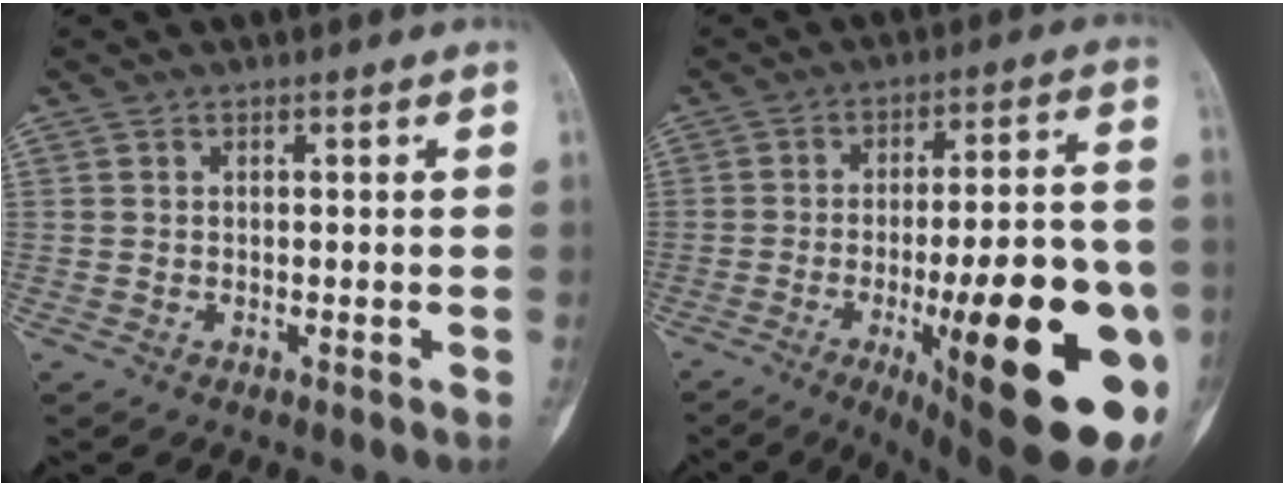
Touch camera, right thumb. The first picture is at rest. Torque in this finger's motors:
{"motor_torque": [1.53, 2.63, 2.20, -0.57, 0.26]}